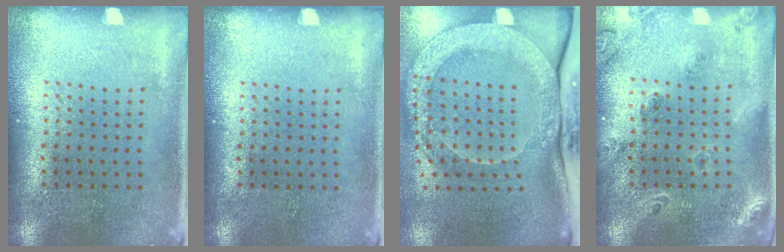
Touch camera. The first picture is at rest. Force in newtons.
{"total": 0.0}
{"total": 3.0, "press": 2.3, "slide": 1.9}
{"total": 1.8, "press": 1.6, "slide": 0.8}